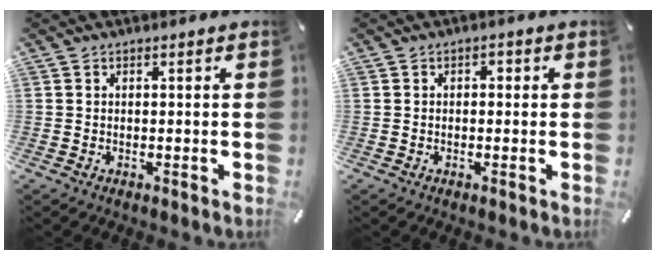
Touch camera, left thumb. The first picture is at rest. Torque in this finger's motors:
{"motor_torque": [0.46, 0.25, 0.12, -0.27, 0.00]}